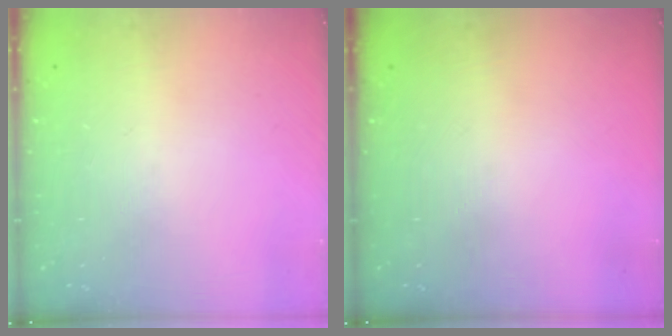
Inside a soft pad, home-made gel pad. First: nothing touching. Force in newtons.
{"total": 0.0}